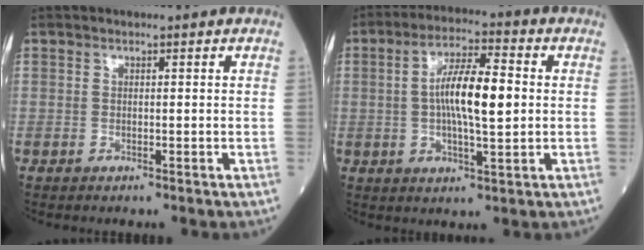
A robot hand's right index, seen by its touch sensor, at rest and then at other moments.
{"total": 10.2, "force": [0.6, 2.0, 10.0], "torque": [-0.180, 0.012, 0.007]}